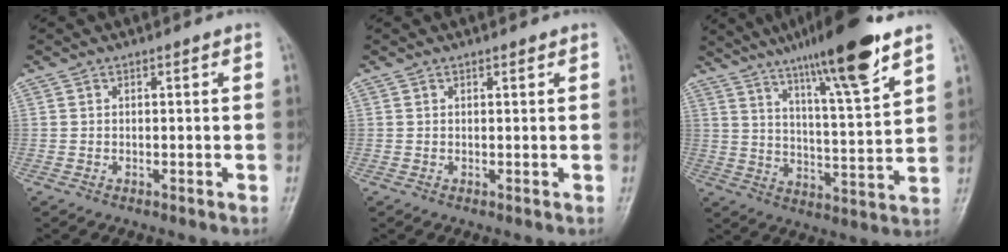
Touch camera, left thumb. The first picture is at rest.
{"total": 0.8, "force": [0.6, 0.2, 0.4], "torque": [-0.008, -0.003, 0.007]}
{"total": 17.1, "force": [11.5, 1.8, 12.5], "torque": [-0.188, -0.056, 0.184]}